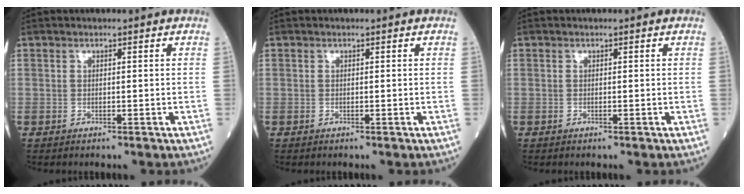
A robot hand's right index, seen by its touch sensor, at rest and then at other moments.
{"total": 0.0}
{"total": 0.0}